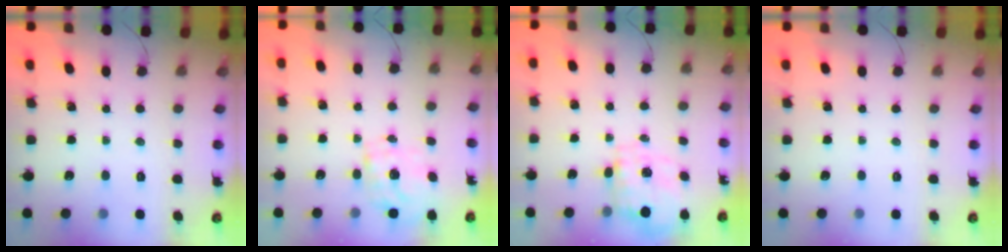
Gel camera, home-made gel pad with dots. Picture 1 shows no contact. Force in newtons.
{"total": 1.3, "press": 1.1, "slide": 0.6}
{"total": 2.9, "press": 2.7, "slide": 1.1}
{"total": 0.0}